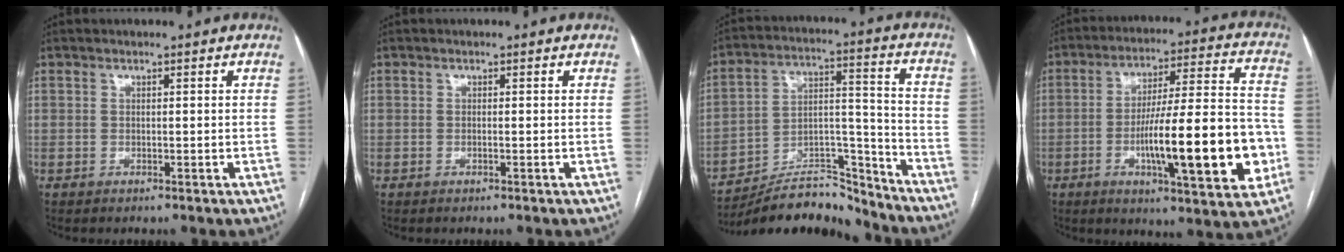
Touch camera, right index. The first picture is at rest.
{"total": 0.0}
{"total": 15.1, "force": [-14.4, 3.2, 3.3], "torque": [-0.044, 0.049, -0.238]}
{"total": 20.1, "force": [-5.1, 2.8, 19.2], "torque": [-0.280, 0.010, -0.068]}